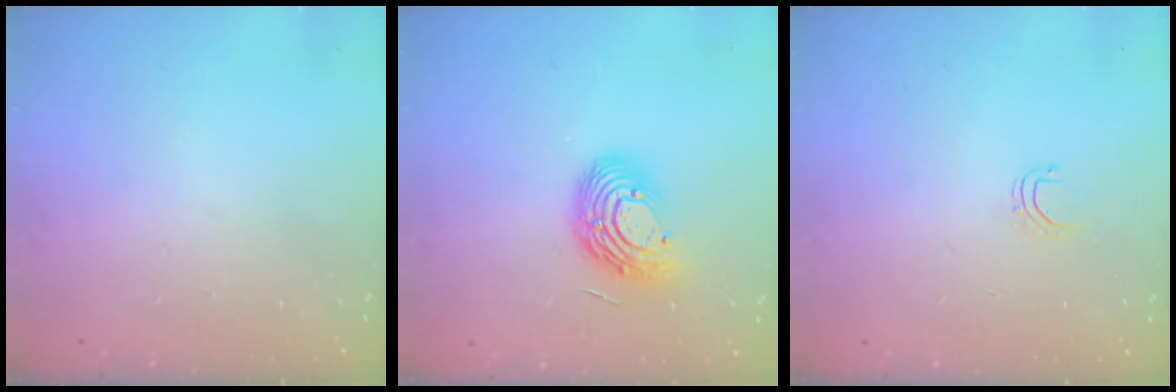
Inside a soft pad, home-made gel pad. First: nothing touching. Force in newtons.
{"total": 13.0, "press": 12.9, "slide": 1.0}
{"total": 3.8, "press": 3.8, "slide": 0.2}